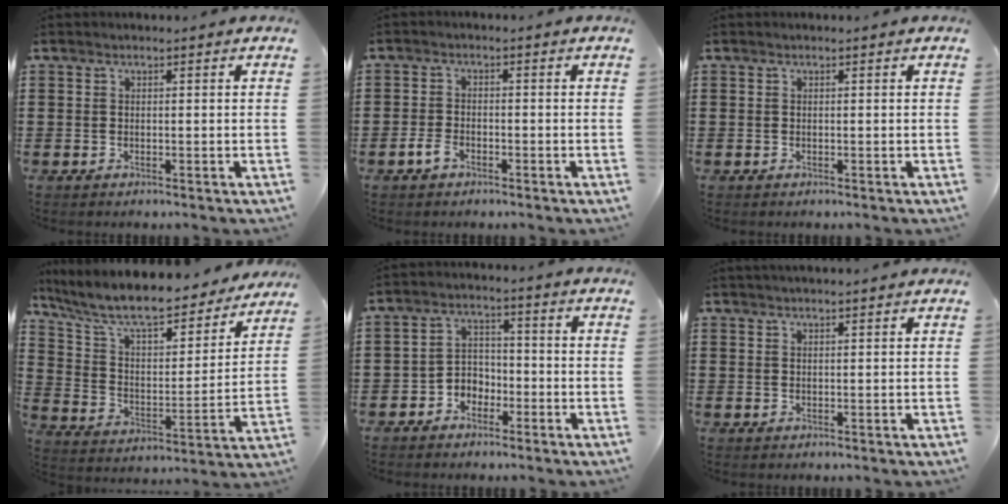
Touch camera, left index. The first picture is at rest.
{"total": 2.6, "force": [-1.6, 1.3, 1.6], "torque": [-0.037, 0.003, -0.033]}
{"total": 0.0}
{"total": 9.5, "force": [8.4, 1.5, 4.3], "torque": [-0.120, -0.063, 0.143]}
{"total": 3.6, "force": [-2.6, 2.3, 0.9], "torque": [-0.025, 0.008, -0.057]}
{"total": 1.2, "force": [1.1, -0.1, 0.4], "torque": [-0.009, -0.001, 0.022]}